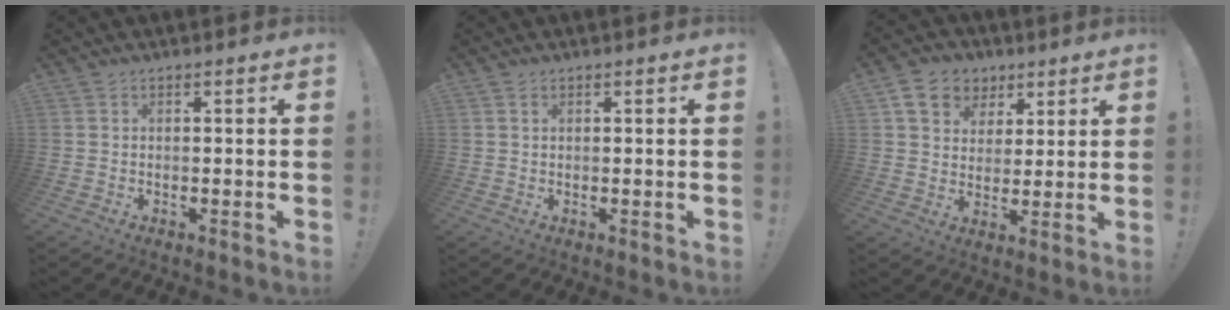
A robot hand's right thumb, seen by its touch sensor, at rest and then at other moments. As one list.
[{"total": 0.9, "force": [0.5, 0.5, 0.4], "torque": [-0.004, -0.001, 0.009]}, {"total": 10.8, "force": [5.4, 8.6, 3.5], "torque": [-0.047, -0.026, 0.110]}]